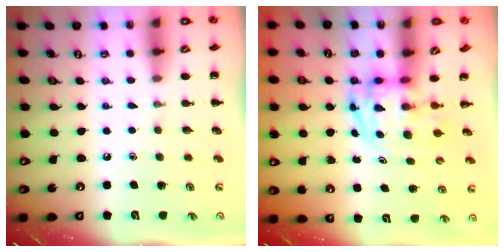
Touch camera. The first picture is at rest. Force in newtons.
{"total": 3.8, "press": 3.7, "slide": 0.7}